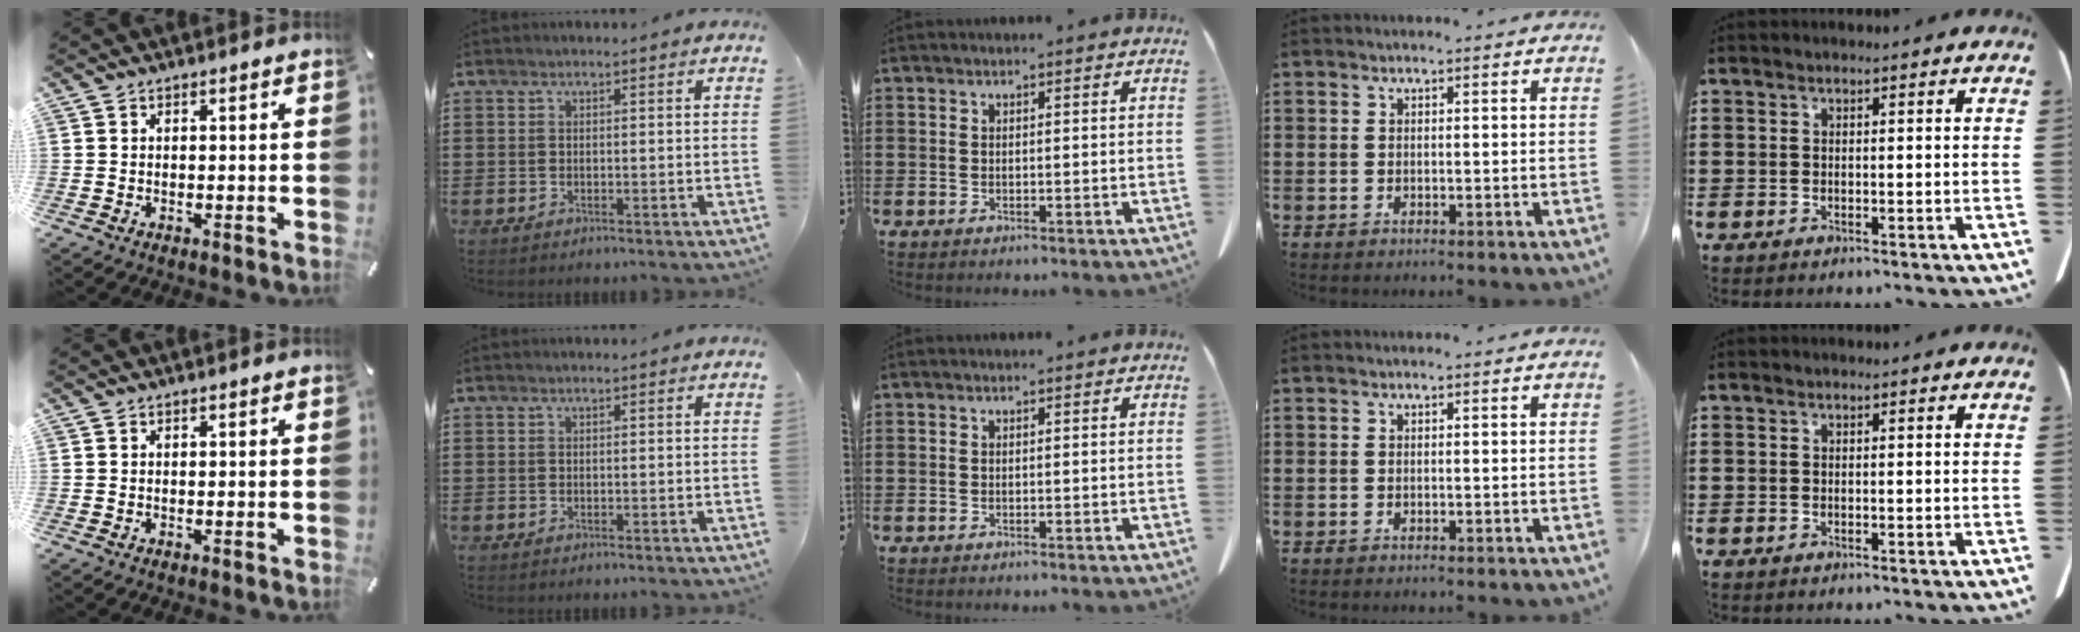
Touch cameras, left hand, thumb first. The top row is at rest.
{}